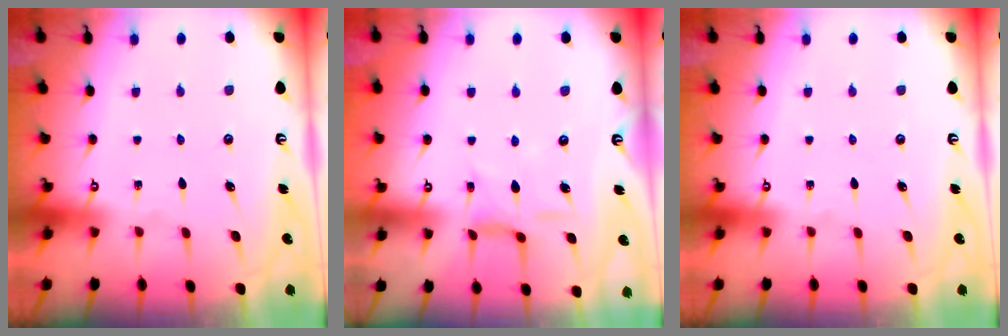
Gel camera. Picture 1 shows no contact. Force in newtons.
{"total": 7.8, "press": 7.8, "slide": 0.5}
{"total": 0.0}